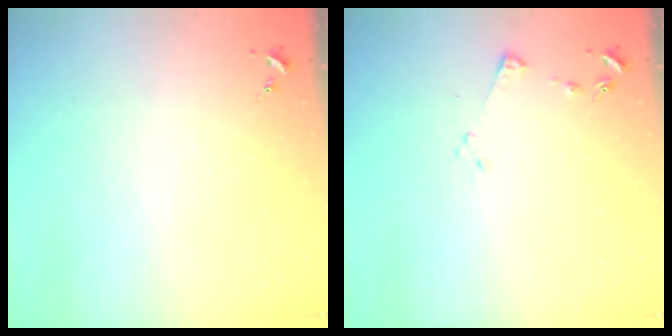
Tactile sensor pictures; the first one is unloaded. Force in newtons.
{"total": 4.5, "press": 4.5, "slide": 0.6}